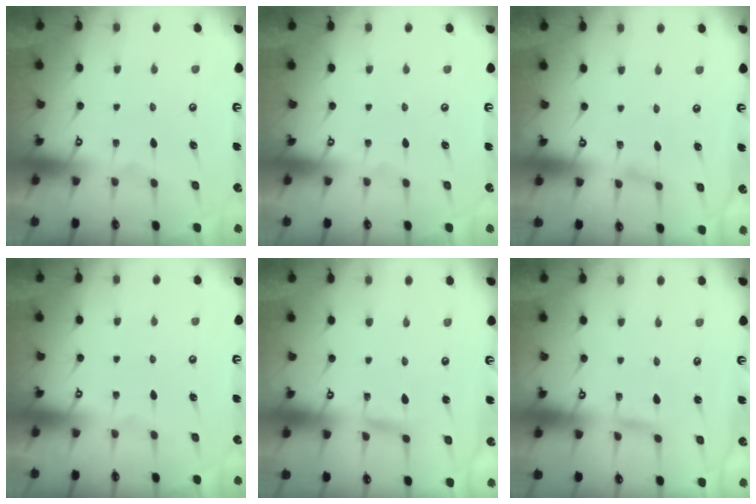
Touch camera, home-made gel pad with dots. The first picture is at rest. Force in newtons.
{"total": 0.0}
{"total": 4.4, "press": 4.4, "slide": 0.5}
{"total": 0.0}
{"total": 2.0, "press": 2.0, "slide": 0.2}
{"total": 2.7, "press": 2.7, "slide": 0.1}